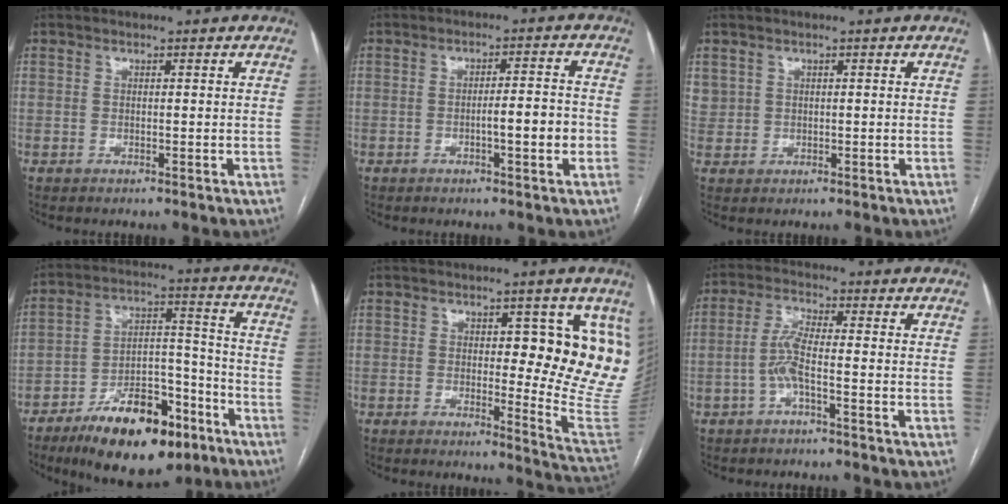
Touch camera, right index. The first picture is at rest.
{"total": 4.8, "force": [-1.4, 0.5, 4.6], "torque": [-0.067, 0.007, -0.018]}
{"total": 2.3, "force": [1.0, 2.1, 0.3], "torque": [0.008, 0.008, 0.019]}
{"total": 17.4, "force": [-11.1, 6.8, 11.6], "torque": [-0.191, 0.028, -0.178]}
{"total": 13.6, "force": [3.8, 4.0, 12.4], "torque": [-0.132, -0.011, 0.043]}
{"total": 4.4, "force": [-1.5, 0.3, 4.1], "torque": [-0.088, 0.009, -0.032]}